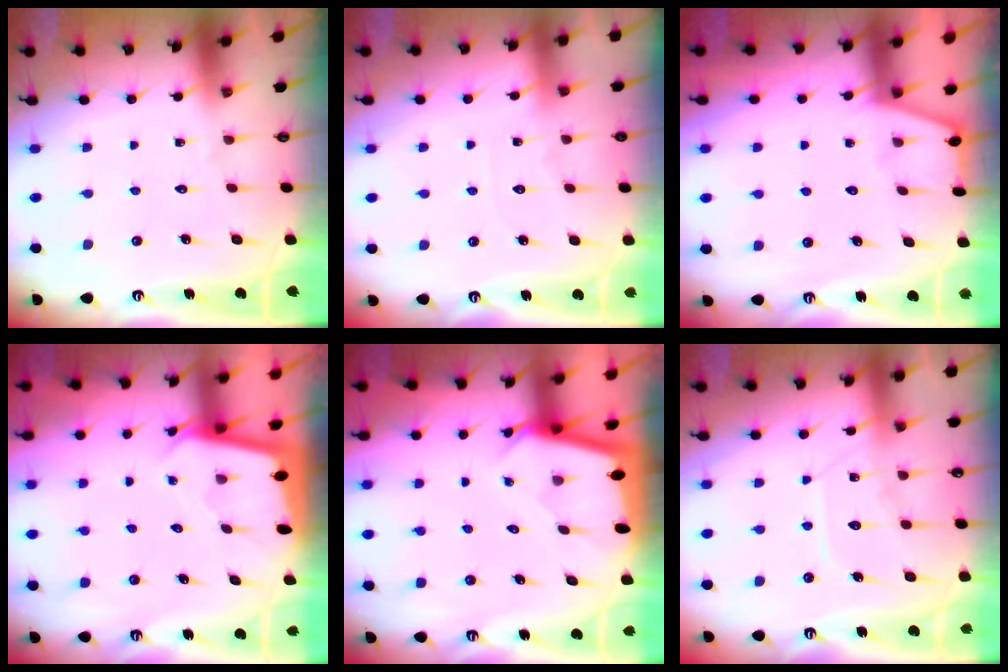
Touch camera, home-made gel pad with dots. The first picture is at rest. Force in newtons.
{"total": 4.5, "press": 4.5, "slide": 0.5}
{"total": 1.4, "press": 1.4, "slide": 0.2}
{"total": 1.9, "press": 1.9, "slide": 0.1}
{"total": 2.3, "press": 2.3, "slide": 0.2}
{"total": 9.0, "press": 9.0, "slide": 0.9}